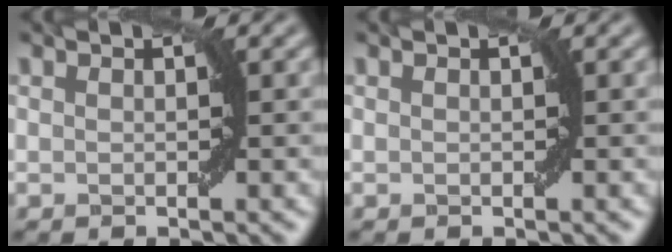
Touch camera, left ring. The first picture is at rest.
{"total": 0.0}